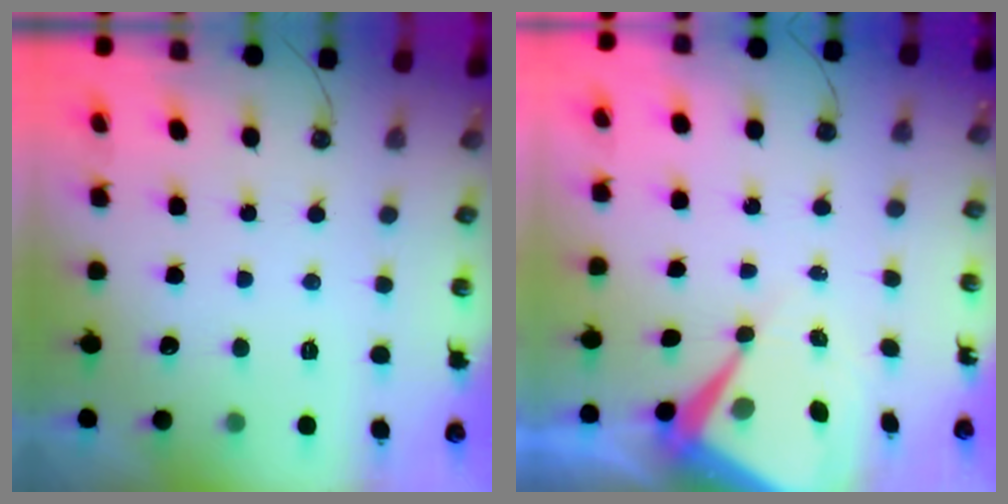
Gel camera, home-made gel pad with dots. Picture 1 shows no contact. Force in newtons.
{"total": 8.7, "press": 8.7, "slide": 1.1}